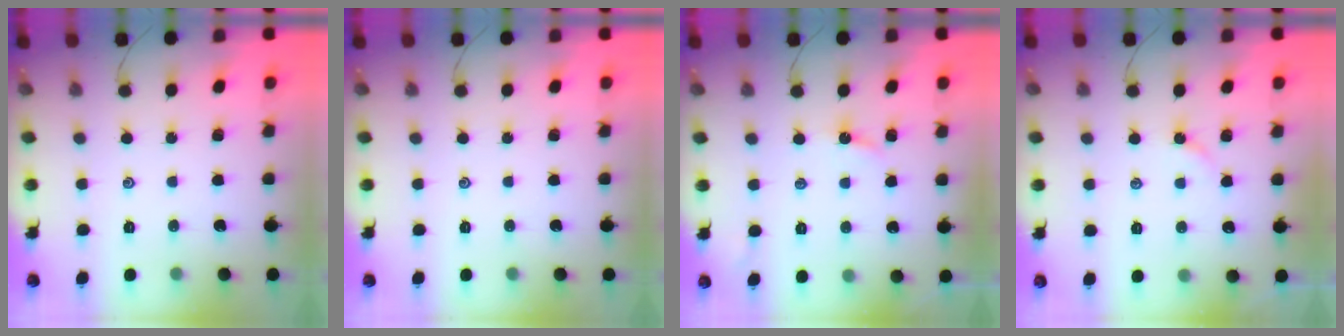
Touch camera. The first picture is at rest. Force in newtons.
{"total": 0.0}
{"total": 2.6, "press": 2.6, "slide": 0.3}
{"total": 3.0, "press": 3.0, "slide": 0.5}